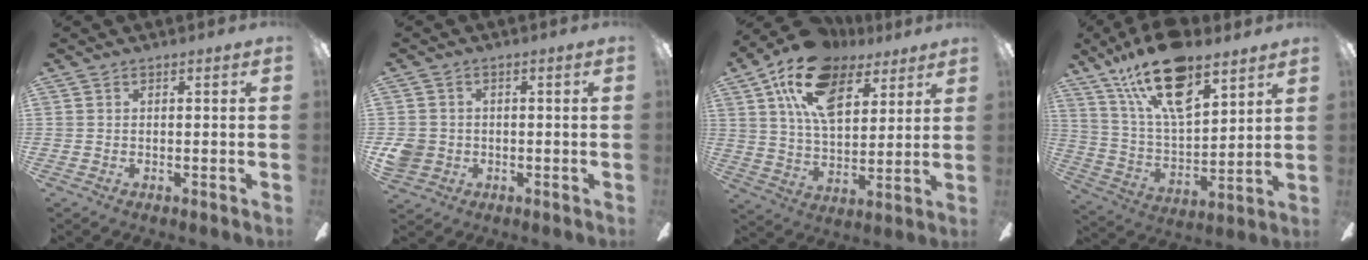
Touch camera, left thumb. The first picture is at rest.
{"total": 4.7, "force": [-0.7, 4.4, 1.5], "torque": [-0.036, 0.007, -0.014]}
{"total": 18.2, "force": [10.7, 9.7, 11.0], "torque": [-0.206, -0.033, 0.194]}
{"total": 20.8, "force": [13.8, 8.5, 13.0], "torque": [-0.245, -0.067, 0.241]}